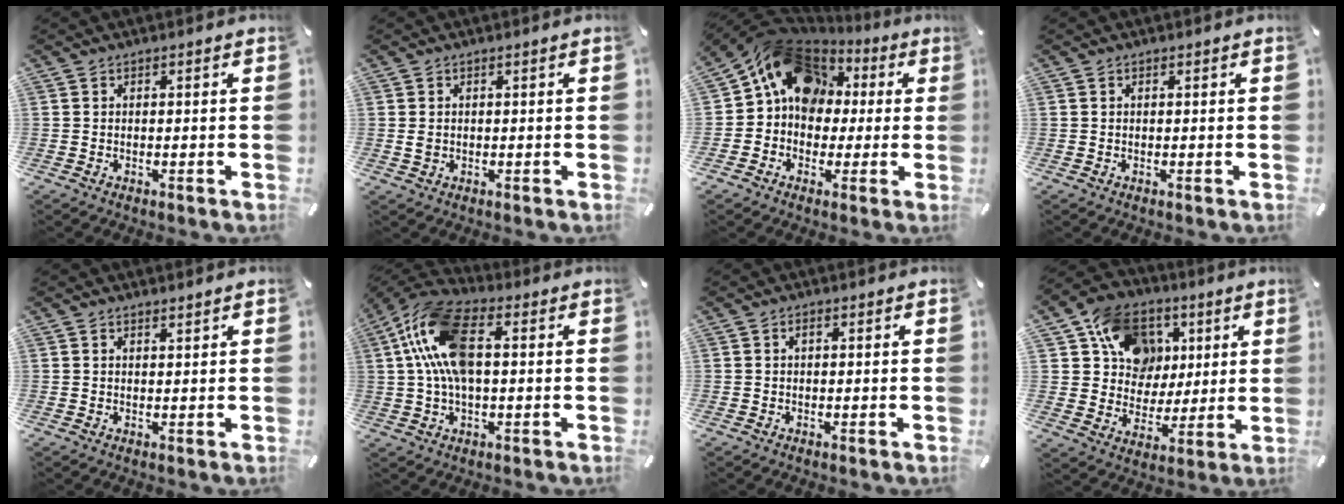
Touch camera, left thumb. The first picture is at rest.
{"total": 1.2, "force": [0.1, 1.0, 0.8], "torque": [-0.016, 0.003, 0.002]}
{"total": 16.6, "force": [5.2, 13.4, 8.2], "torque": [-0.140, -0.014, 0.103]}
{"total": 0.0}
{"total": 1.0, "force": [0.9, 0.1, 0.3], "torque": [-0.006, -0.003, 0.017]}
{"total": 14.7, "force": [2.3, 7.9, 12.2], "torque": [-0.260, 0.002, 0.042]}
{"total": 1.0, "force": [0.2, 0.4, 0.9], "torque": [-0.017, 0.004, 0.002]}
{"total": 14.5, "force": [5.2, 12.7, 4.7], "torque": [-0.080, -0.020, 0.103]}